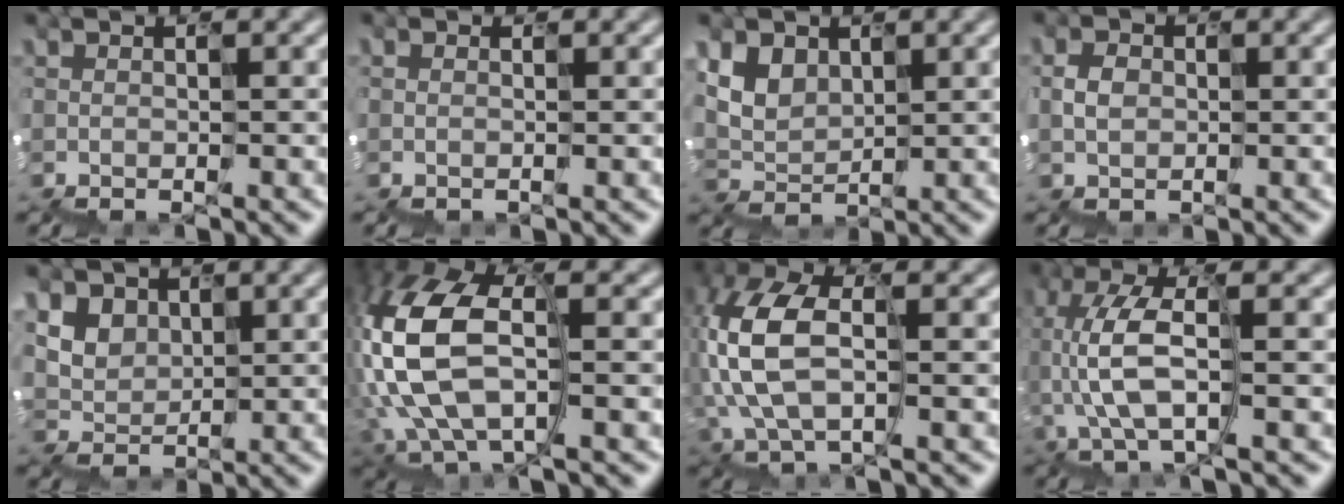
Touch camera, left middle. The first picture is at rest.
{"total": 0.9, "force": [0.0, -0.2, -0.8], "torque": [0.012, 0.002, -0.001]}
{"total": 2.5, "force": [1.9, 1.0, -1.4], "torque": [-0.007, -0.001, 0.034]}
{"total": 1.3, "force": [-0.5, 0.4, -1.1], "torque": [-0.010, 0.003, -0.012]}
{"total": 3.8, "force": [2.7, 2.5, -1.0], "torque": [-0.014, 0.015, 0.047]}
{"total": 6.8, "force": [-0.6, 3.8, 5.6], "torque": [-0.191, 0.002, -0.019]}
{"total": 4.9, "force": [0.2, 2.7, 4.1], "torque": [-0.147, 0.016, -0.008]}
{"total": 3.5, "force": [-1.3, 1.1, 3.1], "torque": [-0.117, 0.008, -0.035]}